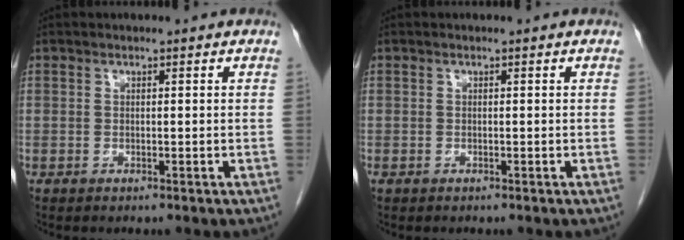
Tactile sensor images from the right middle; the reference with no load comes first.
{"total": 0.0}